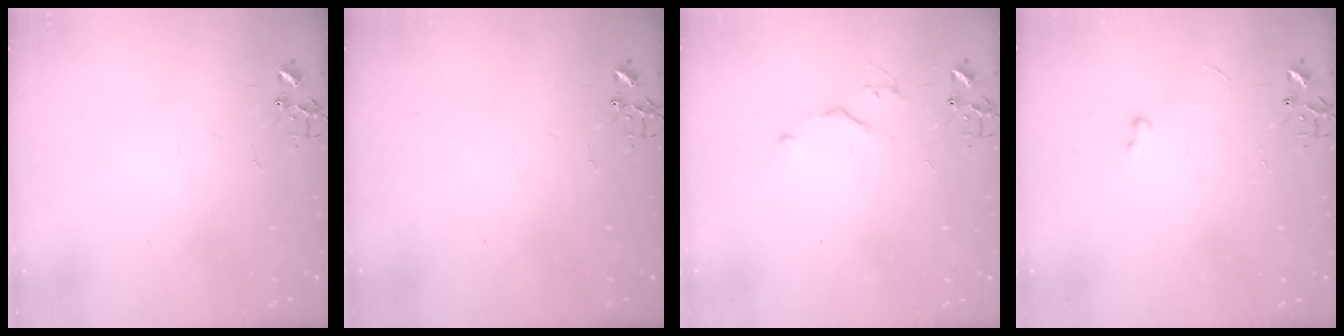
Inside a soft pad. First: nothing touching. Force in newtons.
{"total": 0.0}
{"total": 4.3, "press": 4.3, "slide": 0.6}
{"total": 2.6, "press": 2.6, "slide": 0.4}